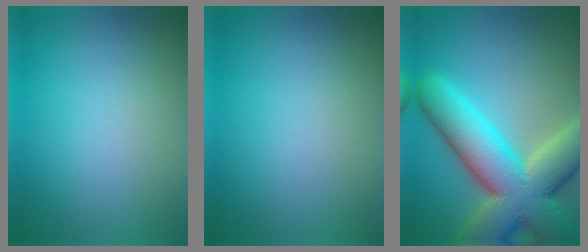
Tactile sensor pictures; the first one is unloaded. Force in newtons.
{"total": 0.0}
{"total": 12.8, "press": 12.8, "slide": 0.8}